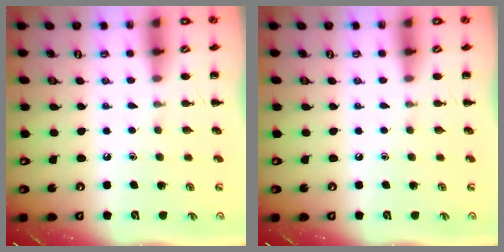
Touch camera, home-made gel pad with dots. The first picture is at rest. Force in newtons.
{"total": 0.0}